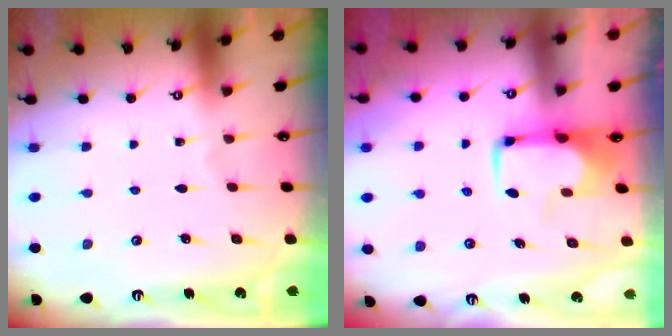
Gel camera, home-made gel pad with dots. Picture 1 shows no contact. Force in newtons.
{"total": 1.5, "press": 1.4, "slide": 0.4}